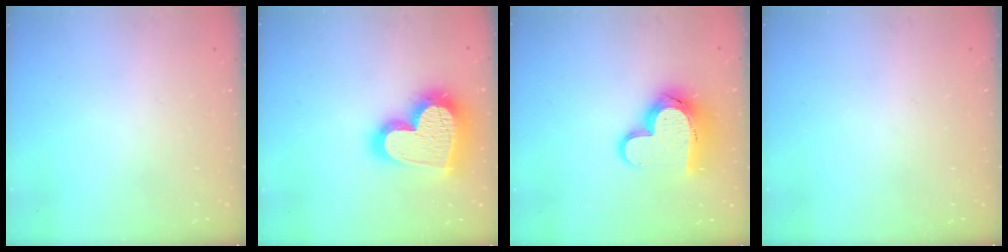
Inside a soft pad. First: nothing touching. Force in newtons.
{"total": 25.1, "press": 25.0, "slide": 2.2}
{"total": 14.8, "press": 14.7, "slide": 1.3}
{"total": 0.0}